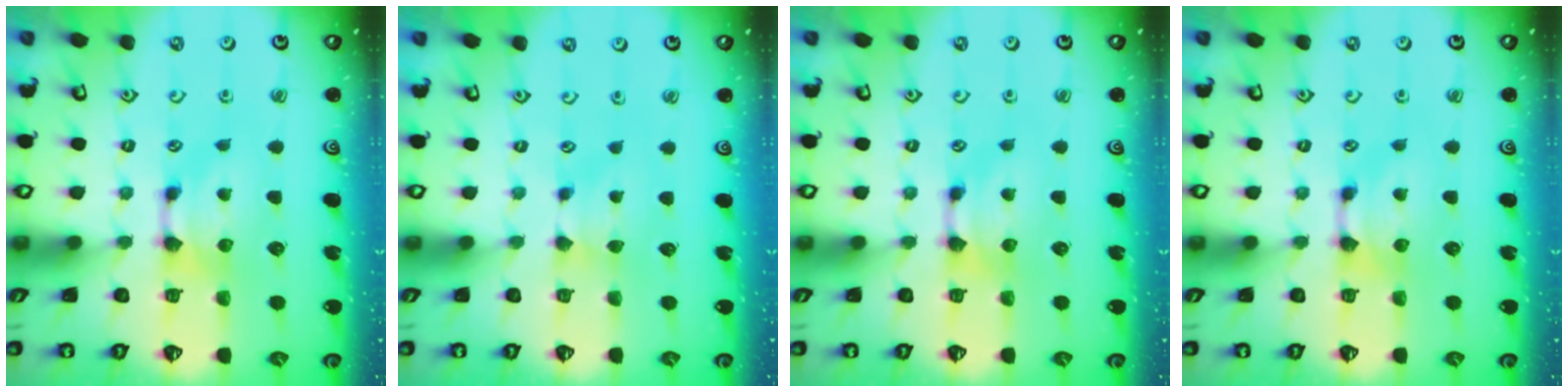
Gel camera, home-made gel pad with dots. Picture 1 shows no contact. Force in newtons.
{"total": 2.0, "press": 1.9, "slide": 0.7}
{"total": 0.0}
{"total": 0.0}